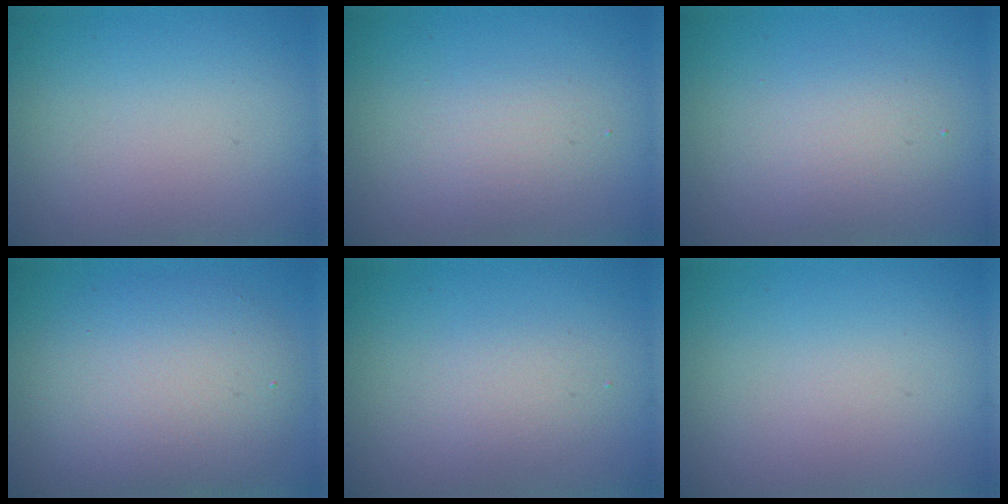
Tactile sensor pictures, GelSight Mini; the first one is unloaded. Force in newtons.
{"total": 1.9, "press": 1.9, "slide": 0.0}
{"total": 2.8, "press": 2.8, "slide": 0.2}
{"total": 7.1, "press": 7.1, "slide": 0.3}
{"total": 1.6, "press": 1.6, "slide": 0.1}
{"total": 0.0}